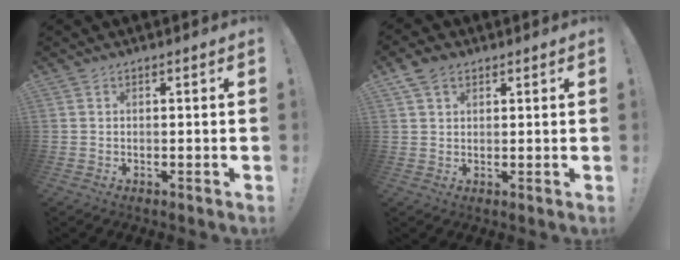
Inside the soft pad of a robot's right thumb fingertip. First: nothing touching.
{"total": 5.0, "force": [2.7, 3.5, 2.4], "torque": [-0.052, 0.002, 0.056]}